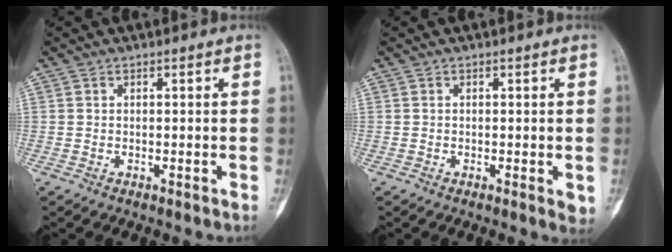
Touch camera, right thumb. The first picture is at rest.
{"total": 2.1, "force": [-0.3, 0.6, 2.0], "torque": [-0.027, -0.007, -0.005]}